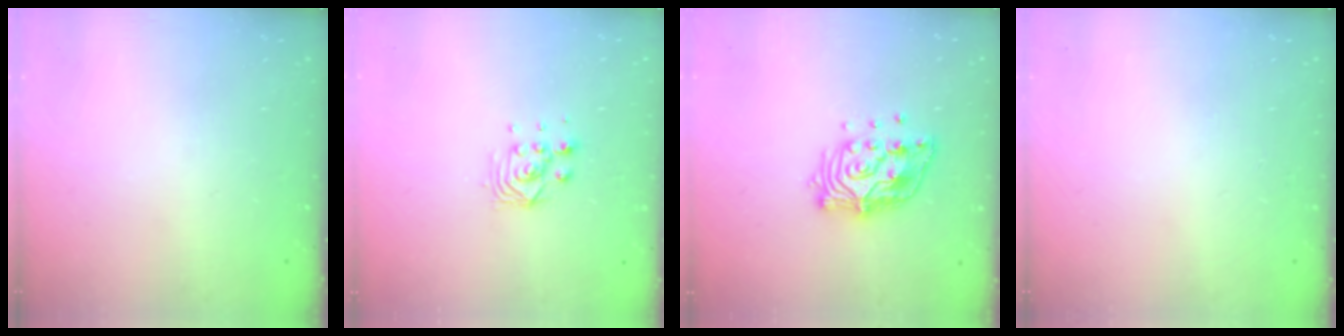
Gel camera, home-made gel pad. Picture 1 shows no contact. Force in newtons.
{"total": 3.9, "press": 3.8, "slide": 0.8}
{"total": 13.7, "press": 13.7, "slide": 1.2}
{"total": 0.0}